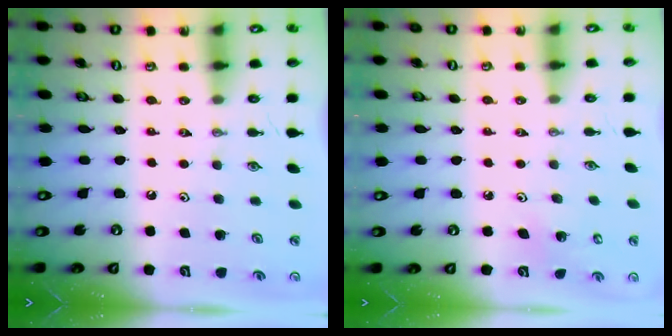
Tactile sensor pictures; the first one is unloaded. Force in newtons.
{"total": 4.2, "press": 4.2, "slide": 0.4}